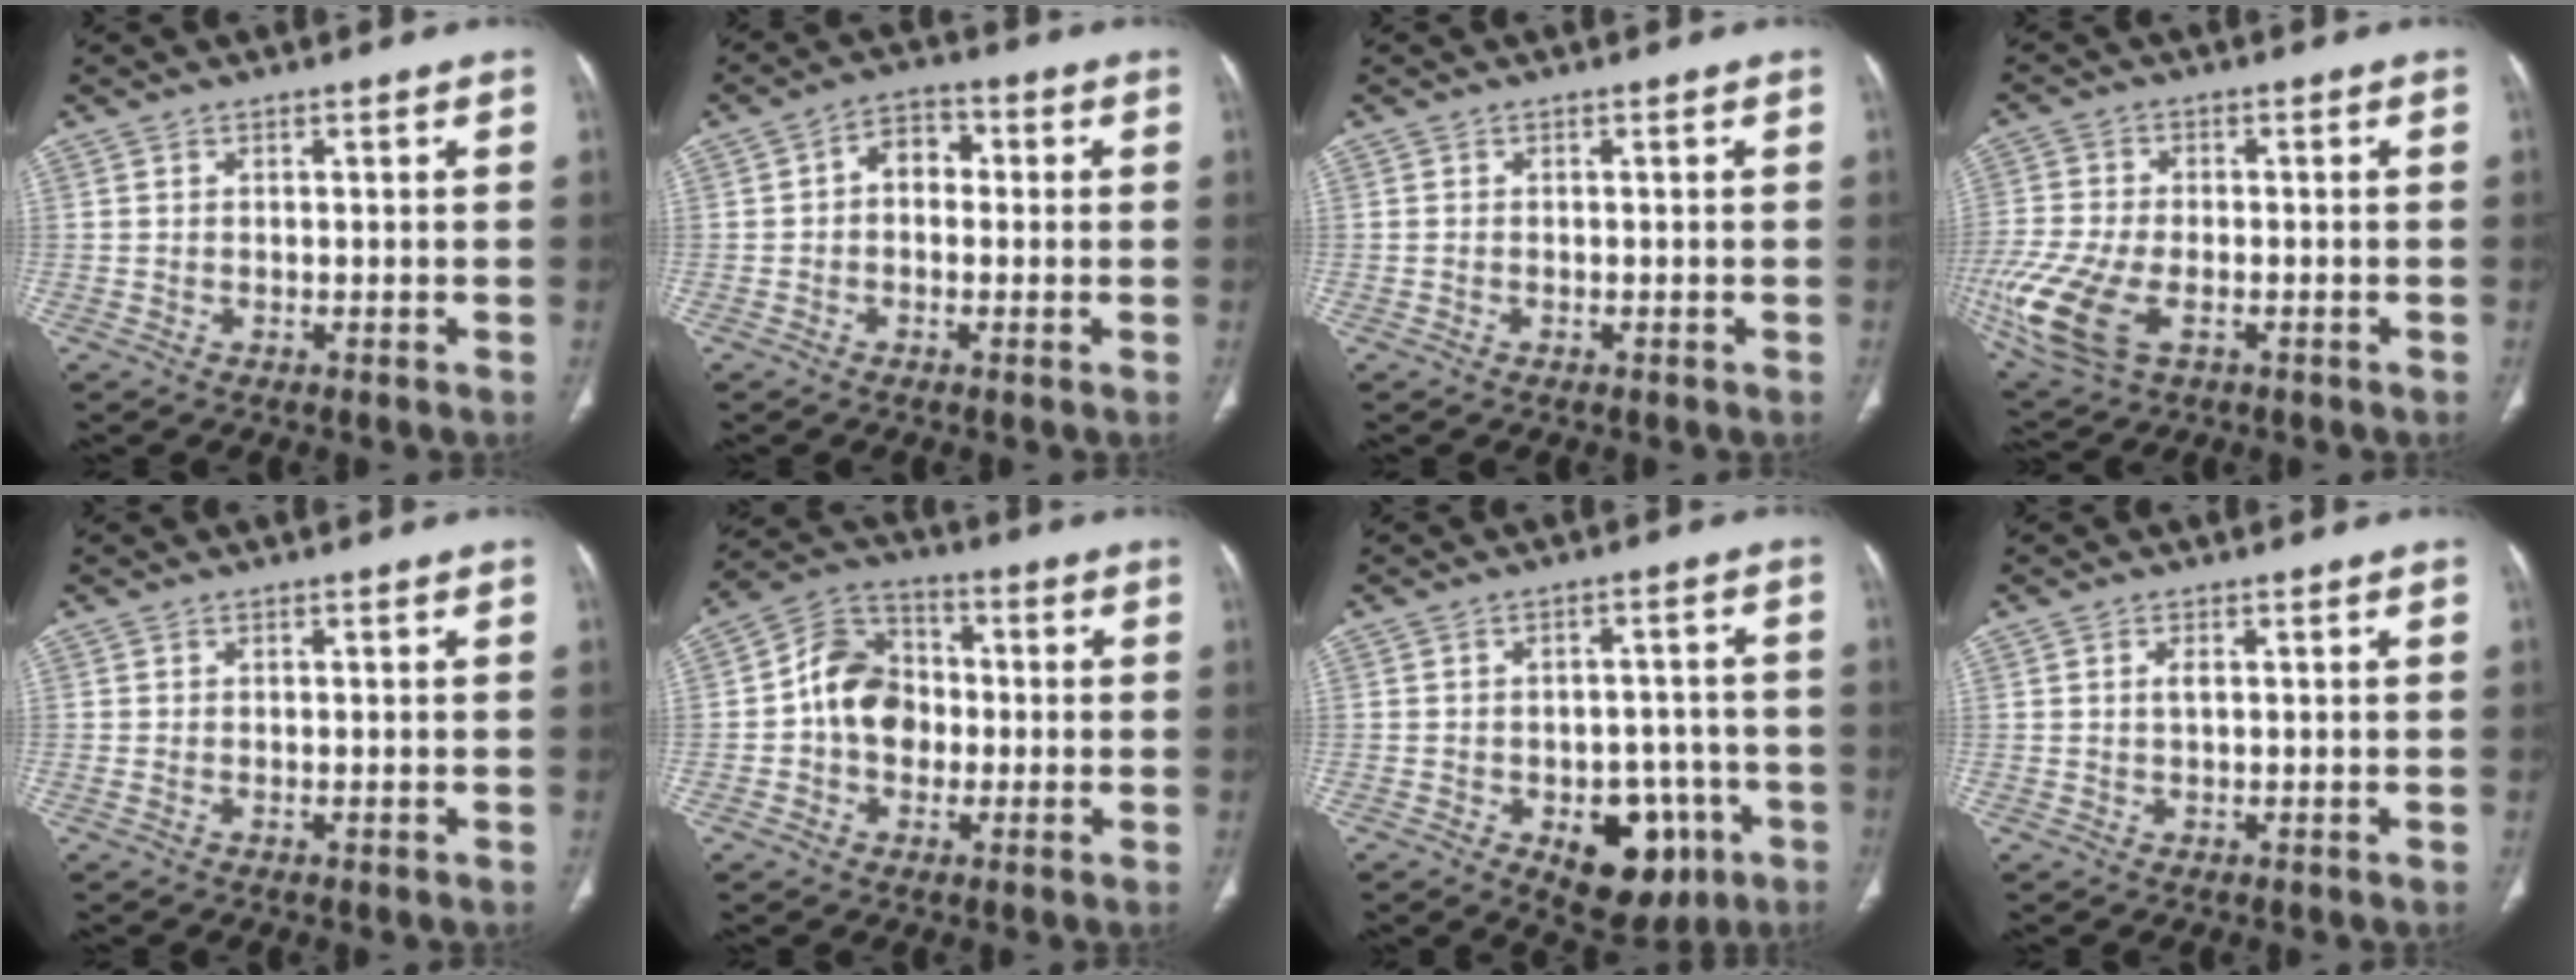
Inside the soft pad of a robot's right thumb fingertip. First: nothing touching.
{"total": 5.4, "force": [0.2, 3.9, 3.7], "torque": [-0.036, 0.020, -0.011]}
{"total": 0.0}
{"total": 15.4, "force": [-5.2, 8.5, 11.7], "torque": [-0.285, -0.009, -0.090]}
{"total": 0.6, "force": [-0.2, 0.4, 0.5], "torque": [-0.016, 0.000, -0.001]}
{"total": 11.0, "force": [-0.7, 8.9, 6.4], "torque": [-0.086, 0.033, -0.024]}
{"total": 13.4, "force": [-5.4, 8.0, 9.3], "torque": [-0.083, 0.030, -0.061]}
{"total": 1.5, "force": [0.3, 0.7, 1.2], "torque": [-0.026, 0.004, 0.006]}